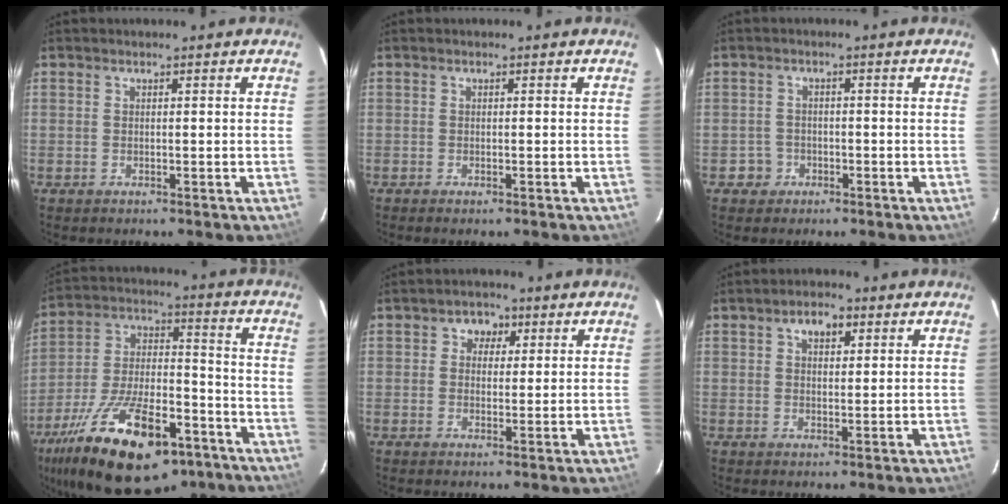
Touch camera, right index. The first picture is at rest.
{"total": 0.7, "force": [-0.6, 0.2, 0.3], "torque": [-0.005, -0.001, -0.011]}
{"total": 3.0, "force": [-1.2, 2.8, 0.0], "torque": [-0.001, 0.015, -0.020]}
{"total": 26.8, "force": [-16.5, 11.4, 17.8], "torque": [-0.331, -0.015, -0.255]}
{"total": 3.5, "force": [0.9, 3.1, 1.2], "torque": [-0.015, 0.014, 0.011]}
{"total": 4.1, "force": [1.8, 2.4, 2.7], "torque": [-0.040, 0.014, 0.031]}